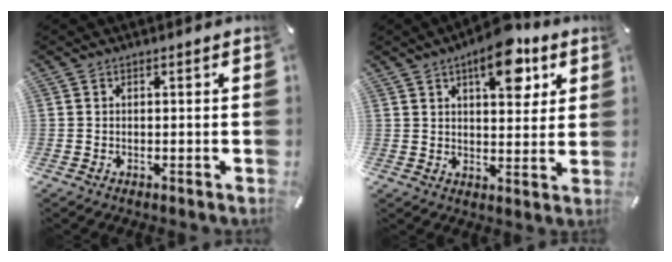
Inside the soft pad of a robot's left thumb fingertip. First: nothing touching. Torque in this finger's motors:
{"motor_torque": [2.11, 2.12, 1.23, -1.29, 0.39]}